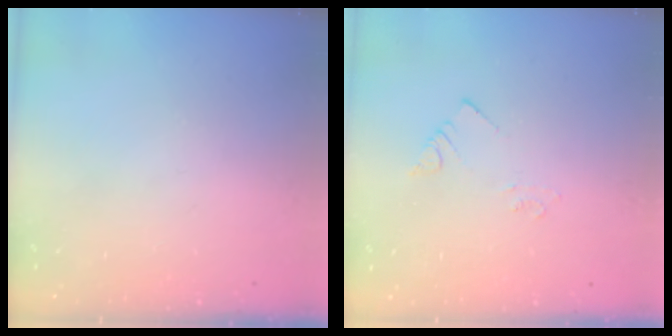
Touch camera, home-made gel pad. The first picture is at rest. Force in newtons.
{"total": 2.1, "press": 2.1, "slide": 0.3}